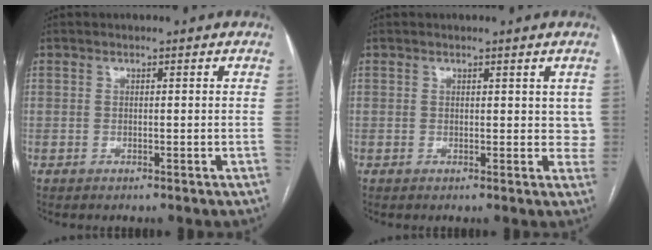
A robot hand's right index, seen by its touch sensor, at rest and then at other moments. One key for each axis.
{"total": 2.5, "fx": 1.1, "fy": 1.7, "fz": 1.5, "tx": -0.002, "ty": 0.000, "tz": 0.014}